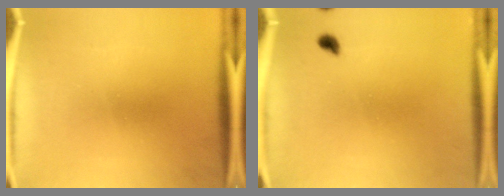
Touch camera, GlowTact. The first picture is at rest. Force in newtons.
{"total": 1.4}